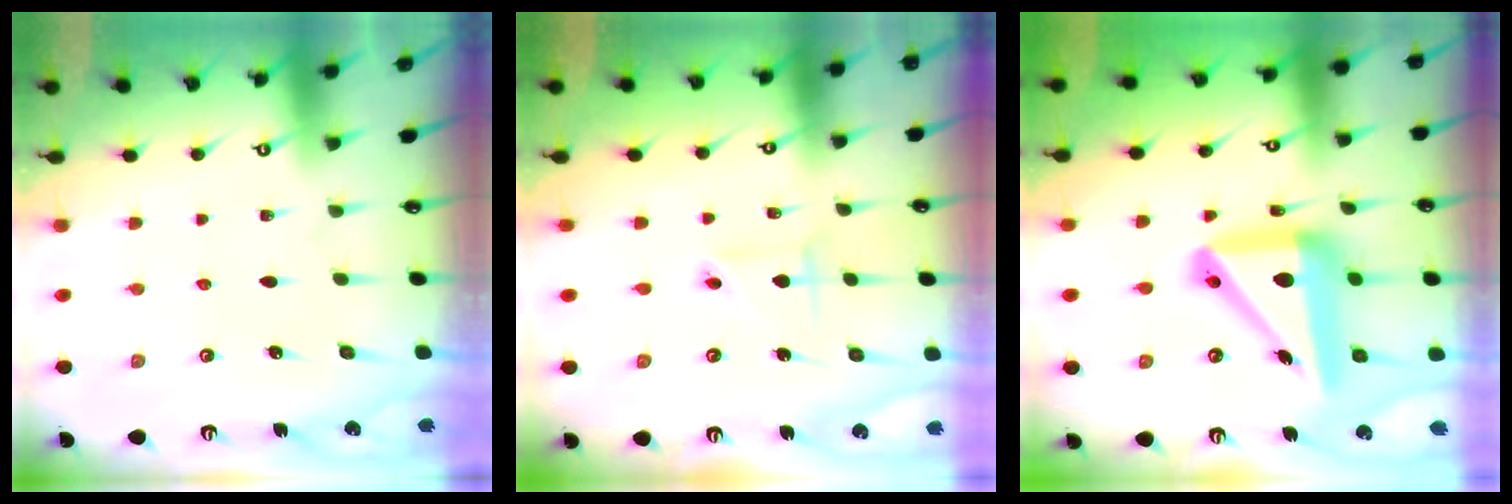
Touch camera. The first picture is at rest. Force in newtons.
{"total": 3.2, "press": 3.2, "slide": 0.4}
{"total": 17.9, "press": 17.7, "slide": 2.7}